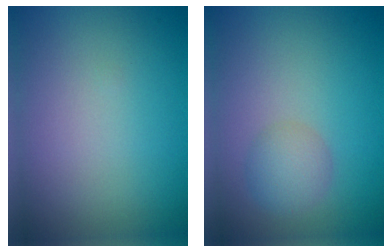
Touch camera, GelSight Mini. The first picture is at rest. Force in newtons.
{"total": 2.5, "press": 2.5, "slide": 0.1}